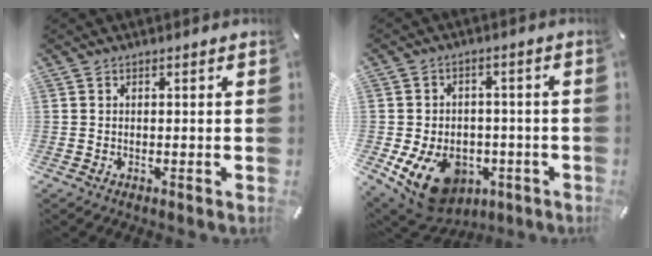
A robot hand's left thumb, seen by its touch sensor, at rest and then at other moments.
{"total": 13.9, "force": [-5.9, 9.8, 7.9], "torque": [-0.149, 0.032, -0.097]}